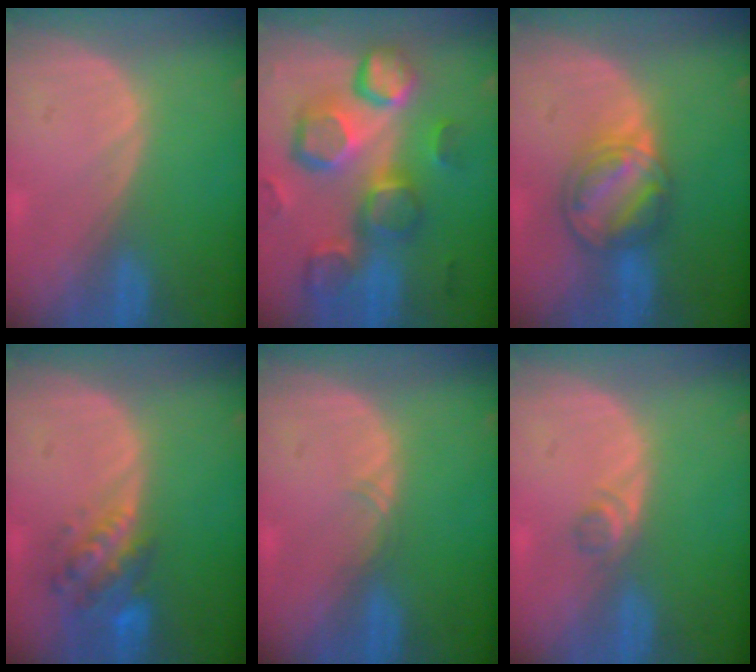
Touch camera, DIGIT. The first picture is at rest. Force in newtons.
{"total": 13.0, "press": 11.4, "slide": 6.3}
{"total": 7.4, "press": 6.6, "slide": 3.2}
{"total": 6.3, "press": 5.8, "slide": 2.5}
{"total": 0.9, "press": 0.8, "slide": 0.2}
{"total": 1.8, "press": 1.5, "slide": 0.9}